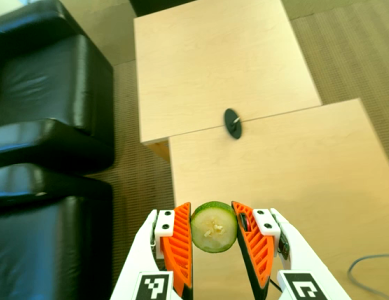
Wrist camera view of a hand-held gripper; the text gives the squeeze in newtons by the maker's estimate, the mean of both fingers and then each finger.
{"total": 11.8, "left": 13.1, "right": 10.5}